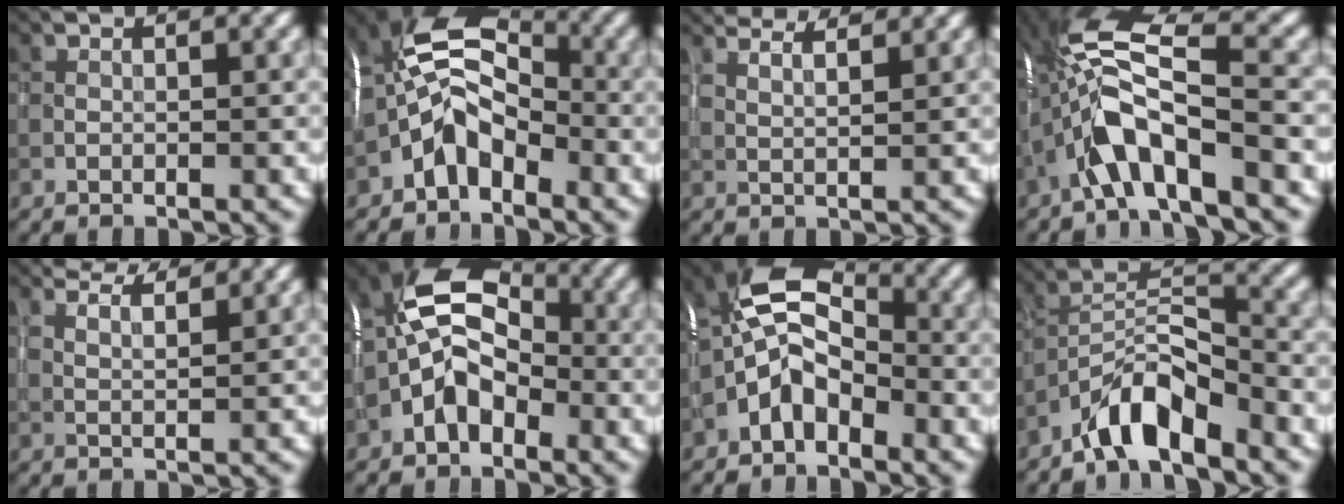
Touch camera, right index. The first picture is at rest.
{"total": 6.0, "force": [-2.2, 3.7, 4.1], "torque": [-0.077, 0.019, -0.054]}
{"total": 5.8, "force": [5.0, 1.5, 2.6], "torque": [-0.037, 0.029, 0.054]}
{"total": 9.4, "force": [-3.0, 2.6, 8.5], "torque": [-0.162, 0.021, -0.062]}
{"total": 5.2, "force": [4.6, 1.2, 2.1], "torque": [-0.033, 0.020, 0.053]}
{"total": 6.2, "force": [-1.4, 4.2, 4.4], "torque": [-0.079, 0.016, -0.041]}
{"total": 5.3, "force": [-1.8, 3.3, 3.8], "torque": [-0.074, 0.013, -0.045]}
{"total": 5.4, "force": [-4.0, 1.5, 3.3], "torque": [-0.058, 0.007, -0.080]}